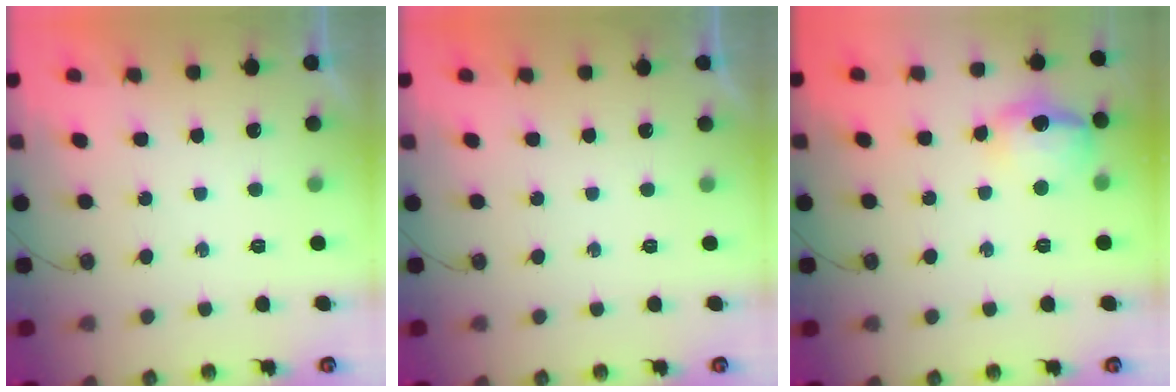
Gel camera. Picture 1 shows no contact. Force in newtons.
{"total": 0.0}
{"total": 13.1, "press": 13.1, "slide": 0.9}